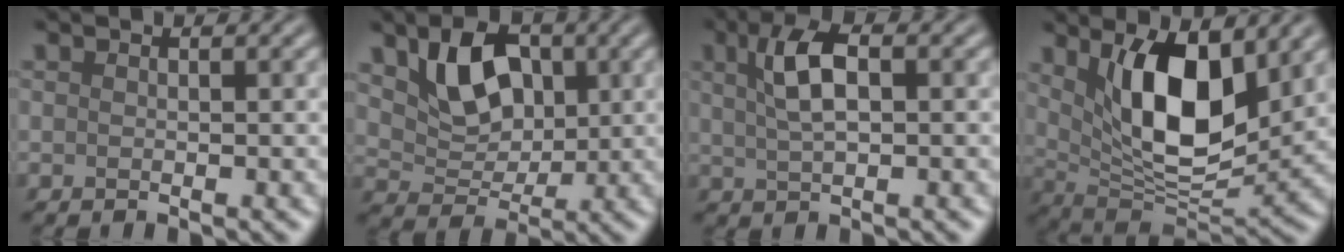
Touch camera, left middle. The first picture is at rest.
{"total": 5.6, "force": [2.1, 3.8, 3.6], "torque": [-0.071, -0.002, 0.030]}
{"total": 4.2, "force": [1.3, 1.7, 3.6], "torque": [-0.073, 0.011, 0.021]}
{"total": 9.3, "force": [3.2, 4.1, 7.7], "torque": [-0.133, -0.019, 0.056]}